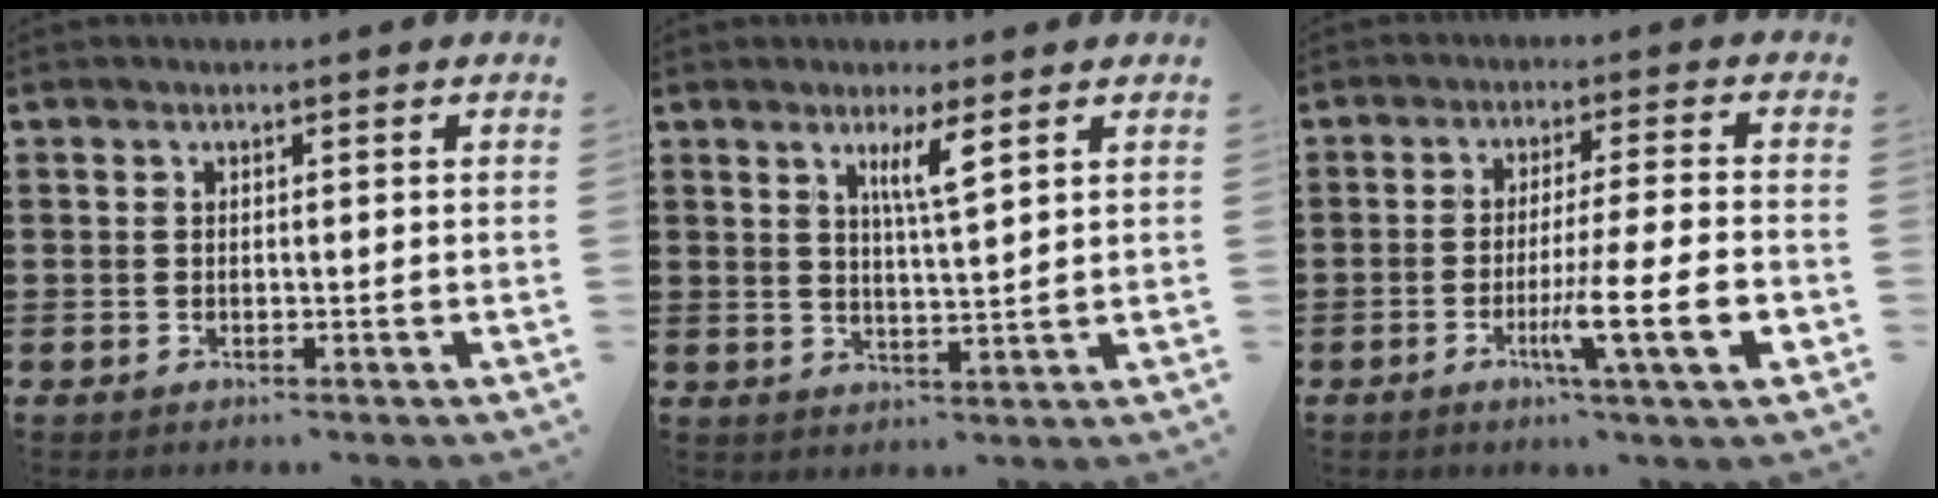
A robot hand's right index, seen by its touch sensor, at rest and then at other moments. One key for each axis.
{"total": 4.3, "fx": 2.4, "fy": 0.4, "fz": 3.5, "tx": -0.068, "ty": -0.002, "tz": 0.038}
{"total": 10.6, "fx": -3.5, "fy": 0.5, "fz": 10.0, "tx": -0.176, "ty": -0.013, "tz": -0.061}